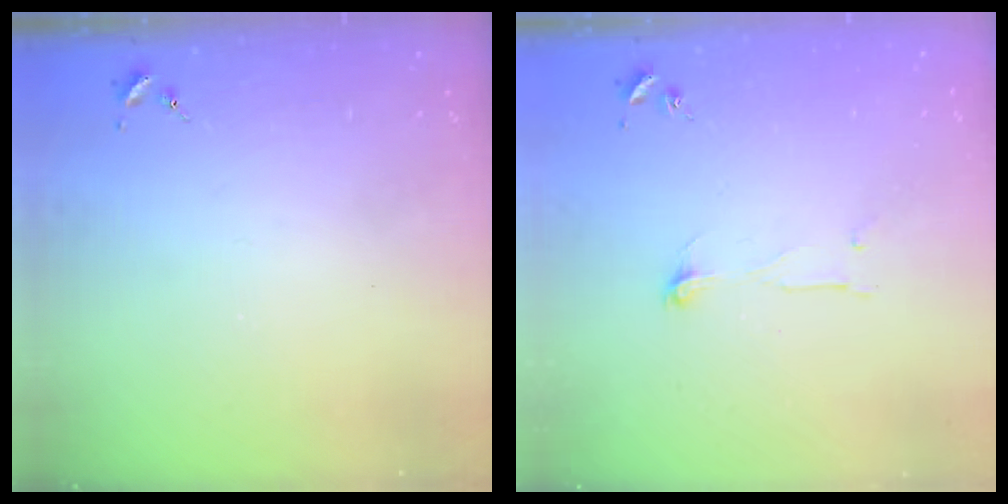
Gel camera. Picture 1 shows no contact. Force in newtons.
{"total": 3.6, "press": 3.6, "slide": 0.3}